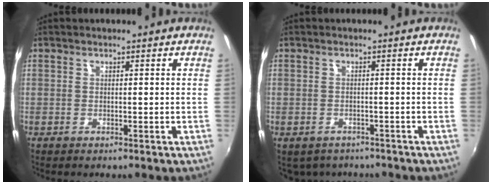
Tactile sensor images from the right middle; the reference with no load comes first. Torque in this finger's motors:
{"motor_torque": [1.06, -1.08, 0.05, 0.04]}